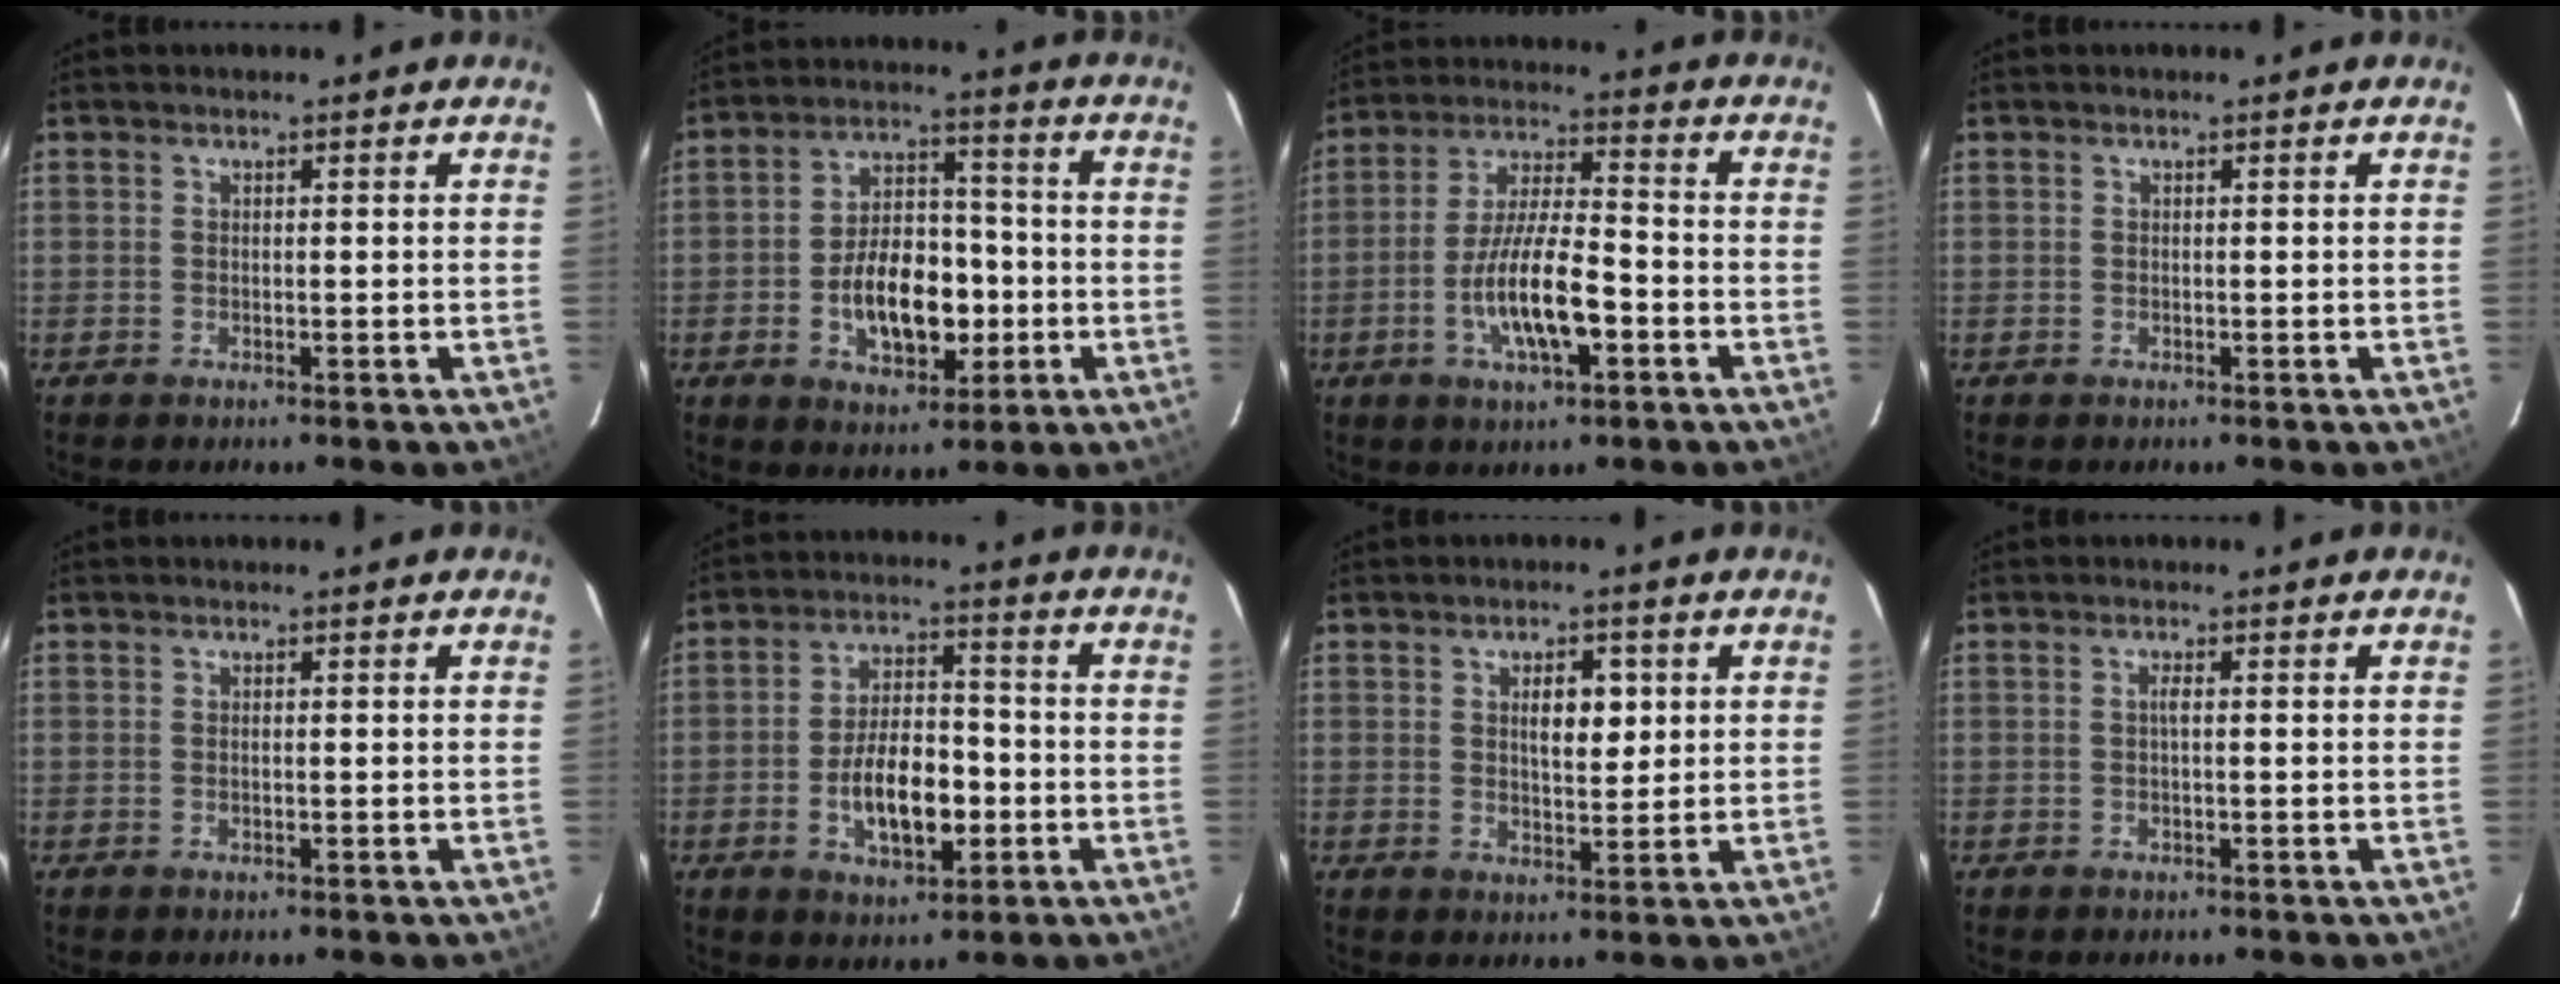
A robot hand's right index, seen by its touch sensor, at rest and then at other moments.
{"total": 12.8, "force": [-3.2, 7.6, 9.7], "torque": [-0.183, 0.023, -0.041]}
{"total": 11.7, "force": [-4.2, 3.2, 10.4], "torque": [-0.207, -0.003, -0.074]}
{"total": 0.0}
{"total": 0.0}
{"total": 11.0, "force": [-3.2, 5.3, 9.1], "torque": [-0.171, 0.011, -0.044]}
{"total": 4.8, "force": [1.4, 2.3, 3.9], "torque": [-0.063, 0.008, 0.025]}
{"total": 0.9, "force": [0.0, 0.0, 0.9], "torque": [-0.016, 0.002, -0.002]}